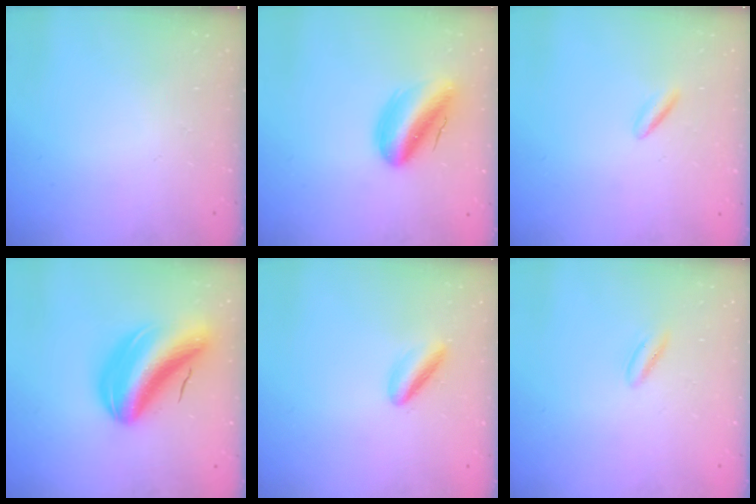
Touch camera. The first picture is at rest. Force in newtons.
{"total": 13.6, "press": 13.2, "slide": 3.4}
{"total": 2.7, "press": 2.5, "slide": 1.2}
{"total": 13.6, "press": 13.1, "slide": 3.8}
{"total": 5.1, "press": 5.1, "slide": 0.6}
{"total": 2.6, "press": 2.5, "slide": 0.8}